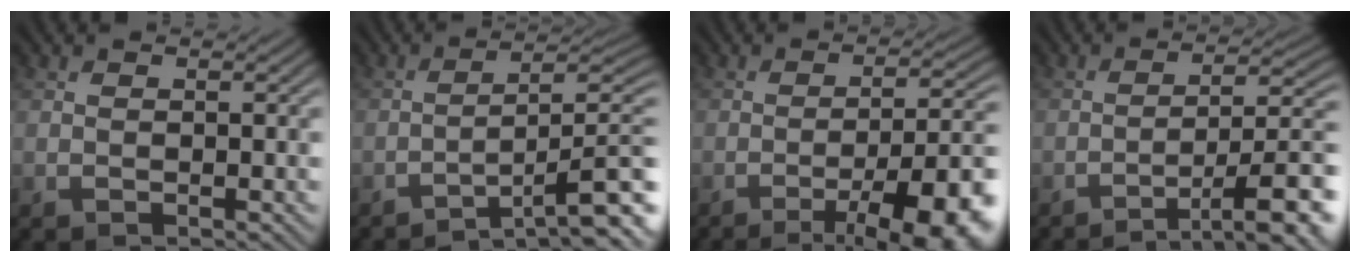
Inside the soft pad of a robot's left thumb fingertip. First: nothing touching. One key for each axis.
{"total": 10.2, "fx": -6.6, "fy": 1.5, "fz": 7.6, "tx": -0.105, "ty": 0.016, "tz": -0.096}
{"total": 13.6, "fx": -6.9, "fy": 3.5, "fz": 11.1, "tx": -0.143, "ty": 0.009, "tz": -0.094}
{"total": 10.8, "fx": -6.2, "fy": 2.3, "fz": 8.5, "tx": -0.125, "ty": 0.010, "tz": -0.088}